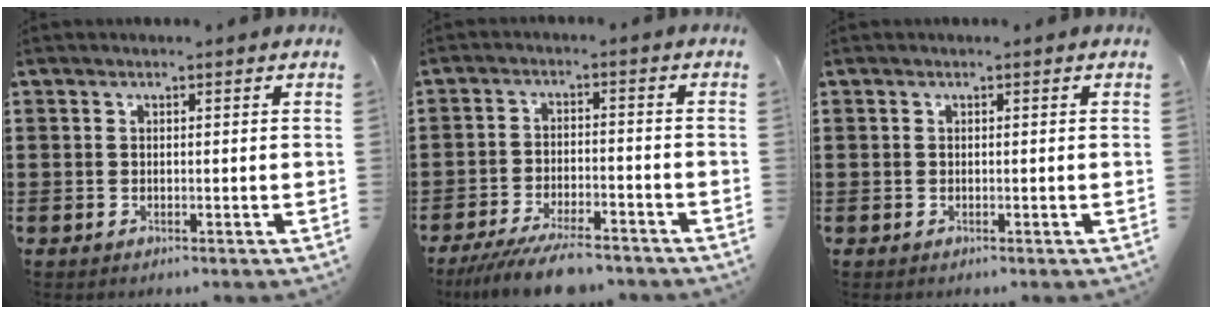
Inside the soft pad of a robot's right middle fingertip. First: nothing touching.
{"total": 7.0, "force": [-6.2, 1.0, 3.3], "torque": [-0.066, -0.003, -0.115]}
{"total": 0.0}